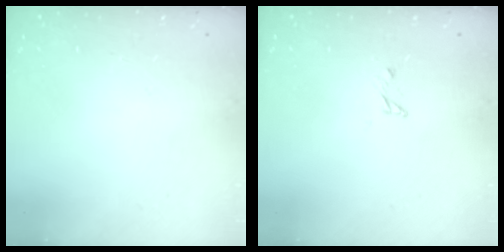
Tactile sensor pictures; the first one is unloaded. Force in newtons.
{"total": 3.3, "press": 3.3, "slide": 0.2}